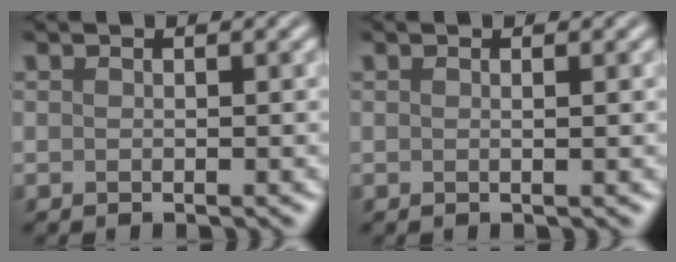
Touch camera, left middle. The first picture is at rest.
{"total": 0.8, "force": [0.1, 0.3, 0.7], "torque": [-0.006, 0.000, -0.005]}